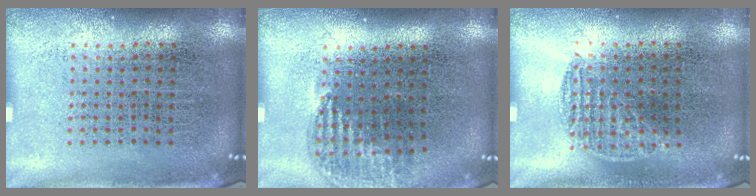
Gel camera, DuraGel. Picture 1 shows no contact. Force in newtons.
{"total": 1.0, "press": 0.9, "slide": 0.5}
{"total": 0.7, "press": 0.6, "slide": 0.4}